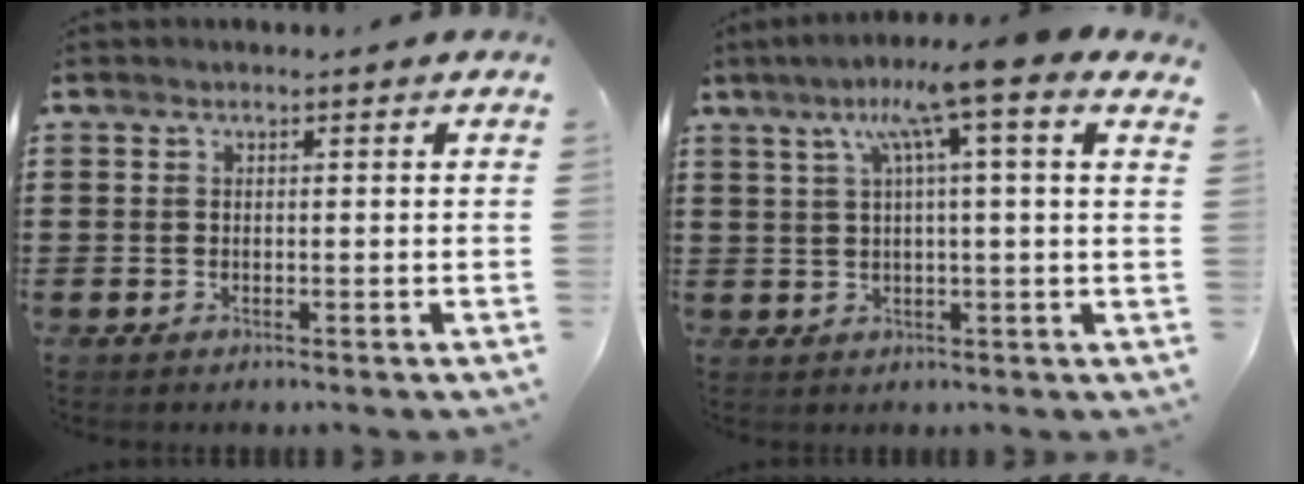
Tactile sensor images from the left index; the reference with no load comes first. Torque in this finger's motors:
{"motor_torque": [1.05, -1.09, 0.78, 0.21]}